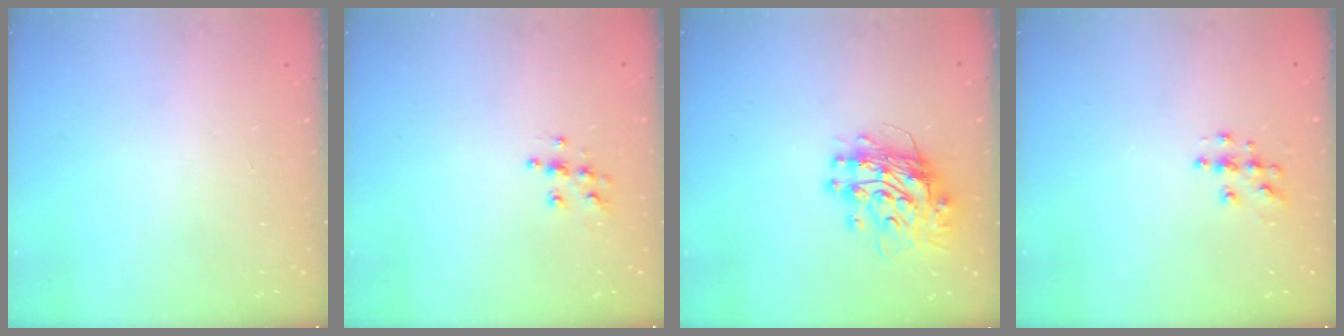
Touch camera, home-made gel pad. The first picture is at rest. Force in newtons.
{"total": 6.6, "press": 6.6, "slide": 0.3}
{"total": 11.4, "press": 11.4, "slide": 1.0}
{"total": 5.9, "press": 5.9, "slide": 0.2}